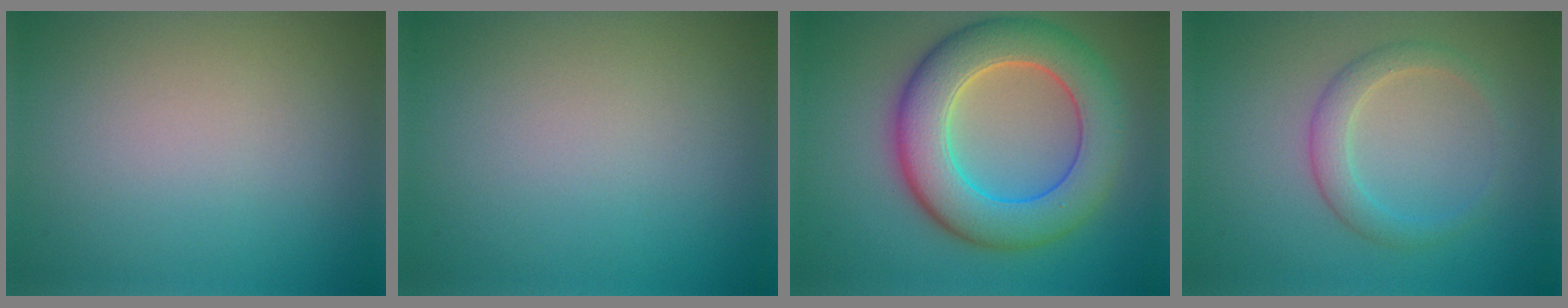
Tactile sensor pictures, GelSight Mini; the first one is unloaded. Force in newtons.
{"total": 0.0}
{"total": 9.1, "press": 9.1, "slide": 0.4}
{"total": 2.4, "press": 2.4, "slide": 0.1}